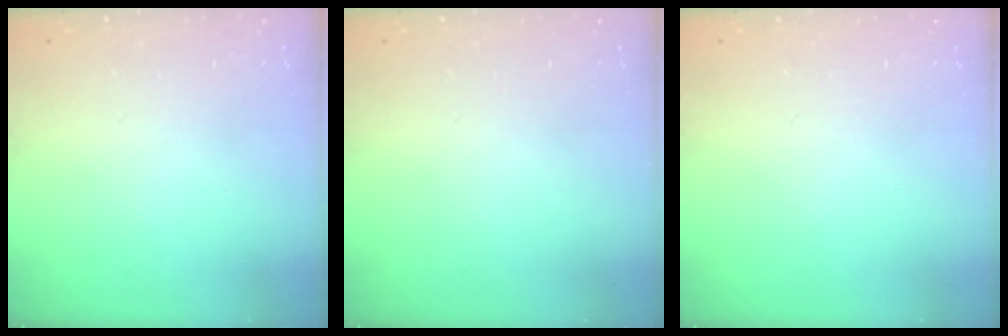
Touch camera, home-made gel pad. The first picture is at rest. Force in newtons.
{"total": 0.0}
{"total": 0.0}